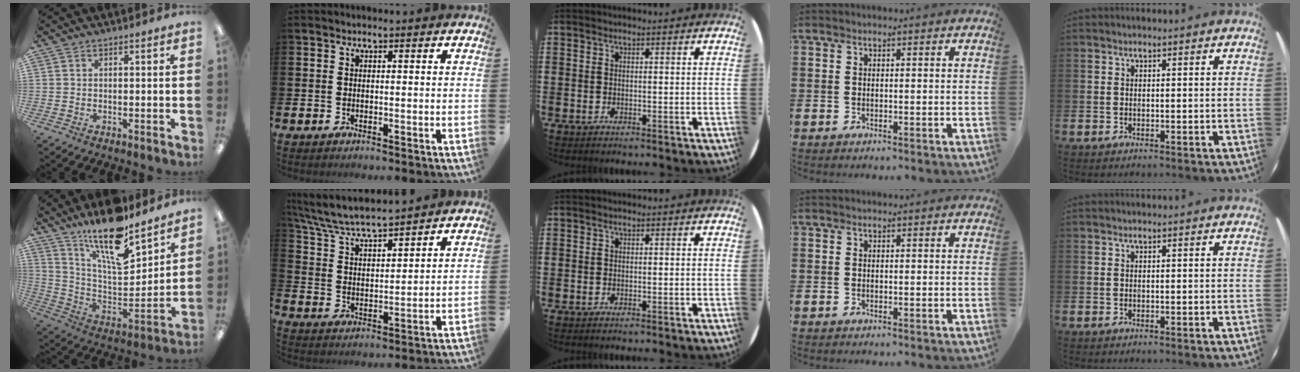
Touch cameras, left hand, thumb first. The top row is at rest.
{"thumb": {"total": 19.7, "force": [14.9, 5.6, 11.6], "torque": [-0.200, -0.104, 0.253]}, "index": {"total": 6.7, "force": [6.4, 0.5, 1.8], "torque": [-0.065, -0.041, 0.111]}}